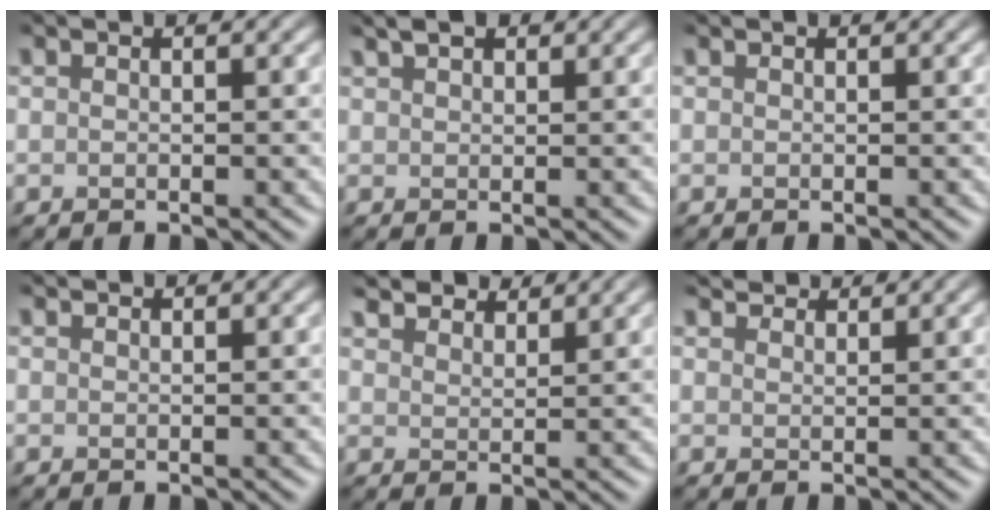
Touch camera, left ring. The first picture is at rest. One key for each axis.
{"total": 1.9, "fx": 1.4, "fy": 0.8, "fz": 0.9, "tx": -0.015, "ty": 0.006, "tz": 0.028}
{"total": 0.0}
{"total": 0.9, "fx": 0.9, "fy": 0.1, "fz": 0.1, "tx": -0.005, "ty": 0.000, "tz": 0.015}
{"total": 4.9, "fx": 4.6, "fy": 0.9, "fz": 1.3, "tx": -0.030, "ty": 0.005, "tz": 0.077}
{"total": 3.1, "fx": 2.9, "fy": 0.6, "fz": 0.8, "tx": -0.015, "ty": 0.002, "tz": 0.045}